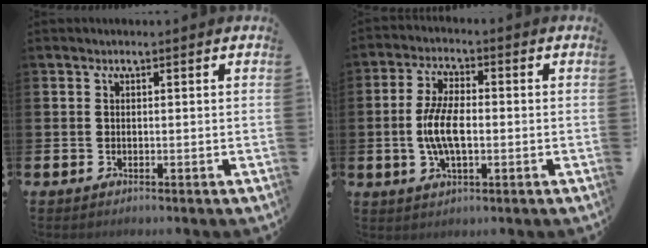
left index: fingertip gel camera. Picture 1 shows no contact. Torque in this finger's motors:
{"motor_torque": [1.58, 0.56, 0.33, 0.21]}